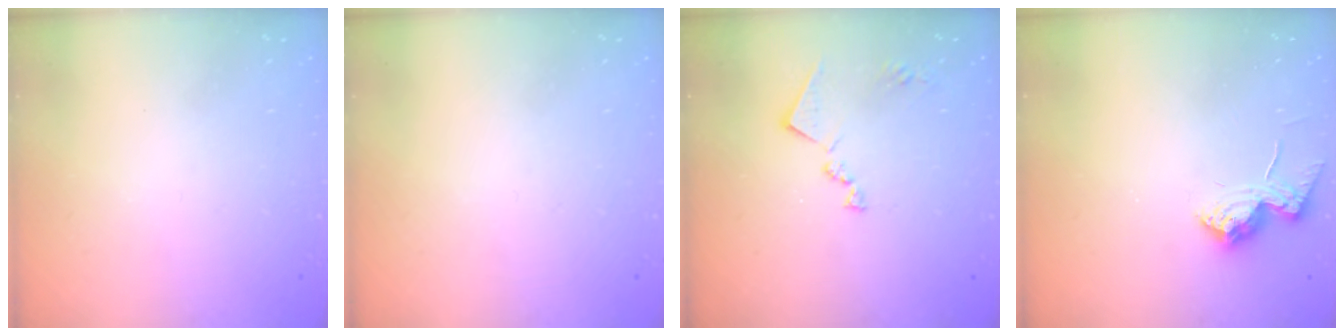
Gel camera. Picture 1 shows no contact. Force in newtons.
{"total": 0.0}
{"total": 11.6, "press": 11.6, "slide": 0.7}
{"total": 11.8, "press": 11.8, "slide": 0.5}